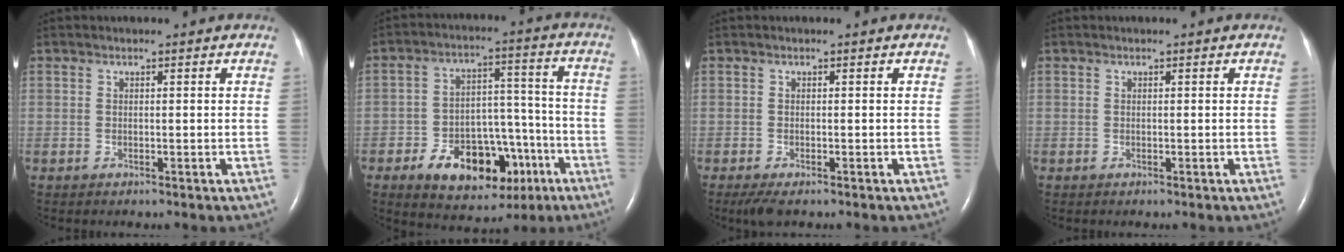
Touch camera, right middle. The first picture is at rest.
{"total": 14.8, "force": [-7.2, 8.2, 10.1], "torque": [-0.148, 0.024, -0.097]}
{"total": 2.7, "force": [-1.8, 0.8, 1.8], "torque": [-0.039, -0.008, -0.029]}
{"total": 0.0}